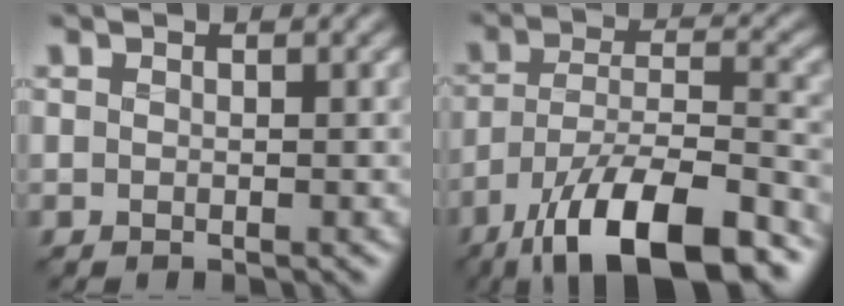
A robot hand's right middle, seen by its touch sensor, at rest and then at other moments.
{"total": 12.6, "force": [-8.3, 4.0, 8.5], "torque": [-0.151, 0.001, -0.151]}